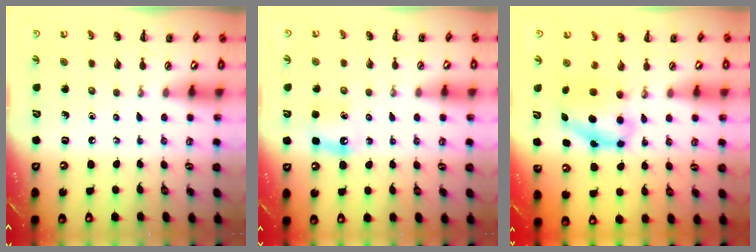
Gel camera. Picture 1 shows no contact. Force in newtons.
{"total": 5.7, "press": 5.4, "slide": 1.9}
{"total": 6.4, "press": 6.3, "slide": 0.6}